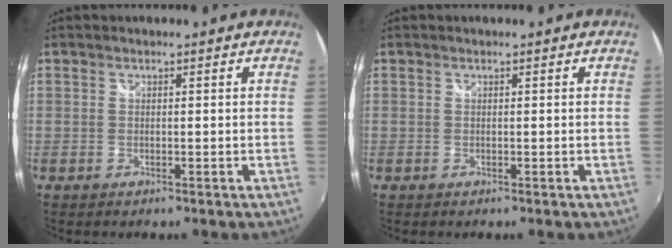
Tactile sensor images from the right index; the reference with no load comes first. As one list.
[{"total": 0.0}]